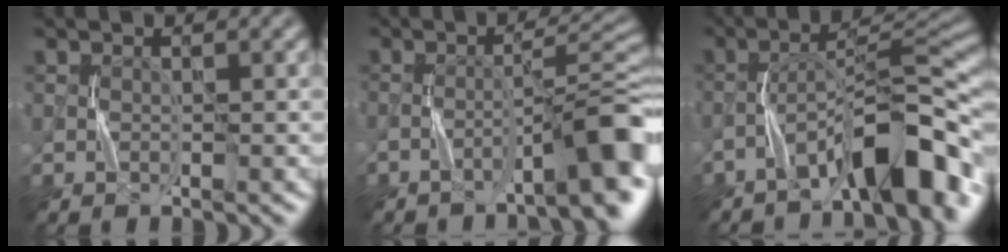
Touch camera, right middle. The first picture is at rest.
{"total": 6.4, "force": [-3.9, 0.8, 5.1], "torque": [-0.063, 0.022, -0.062]}
{"total": 8.2, "force": [-5.3, 1.9, 6.0], "torque": [-0.085, 0.020, -0.086]}